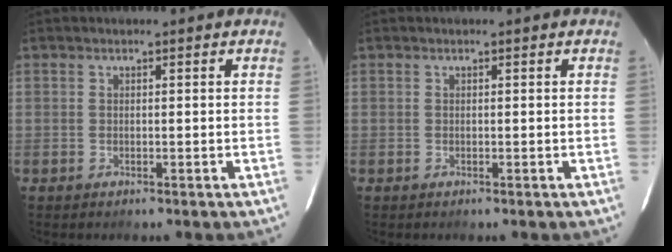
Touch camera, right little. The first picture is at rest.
{"total": 0.0}